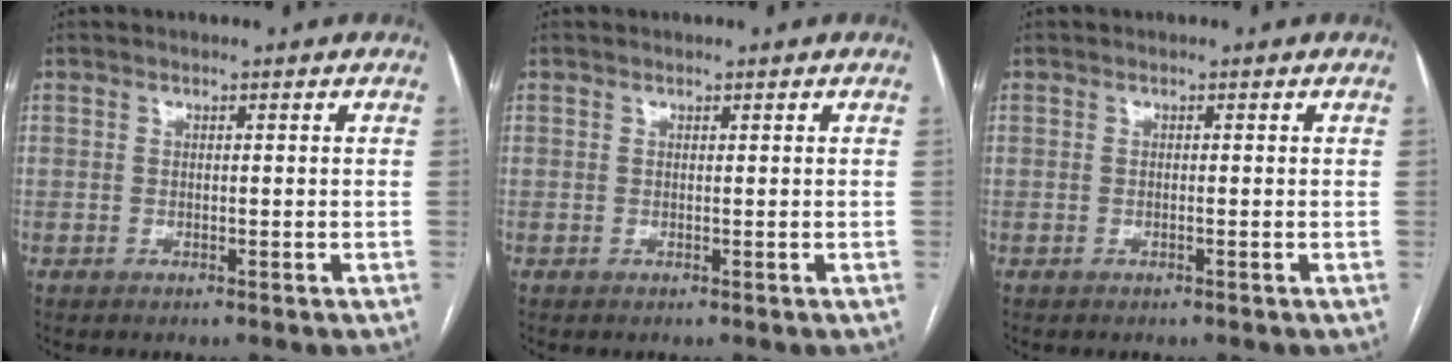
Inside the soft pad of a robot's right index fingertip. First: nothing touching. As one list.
[{"total": 0.0}, {"total": 0.0}]